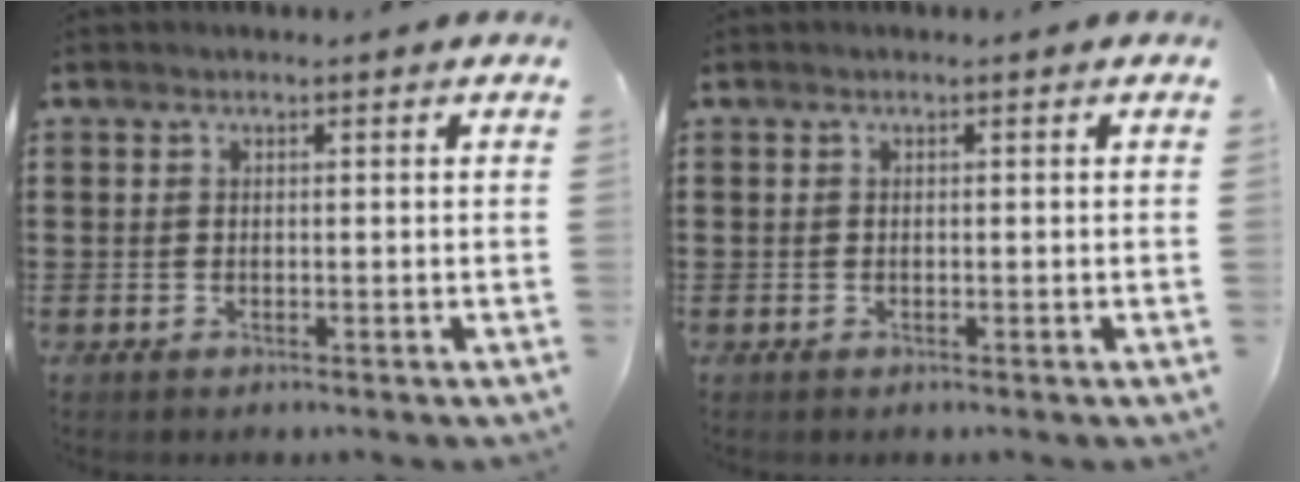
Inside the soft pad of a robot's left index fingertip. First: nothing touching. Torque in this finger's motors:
{"motor_torque": [0.12, 0.14, 0.09, 0.01]}